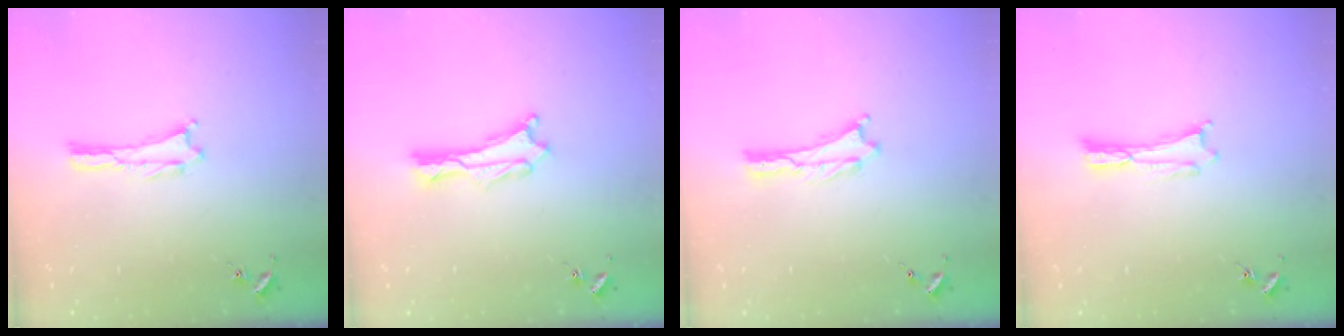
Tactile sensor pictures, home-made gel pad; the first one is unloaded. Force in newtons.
{"total": 0.9, "press": 0.9, "slide": 0.2}
{"total": 0.0}
{"total": 0.0}